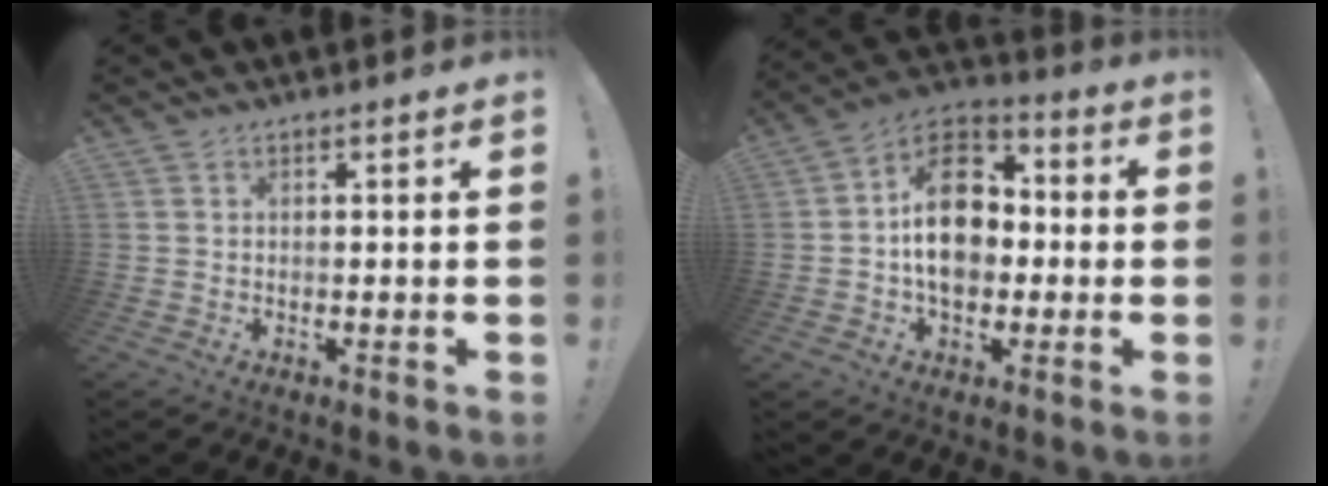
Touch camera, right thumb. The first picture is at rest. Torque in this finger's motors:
{"motor_torque": [1.77, 2.56, 1.18, -0.90, 0.34]}